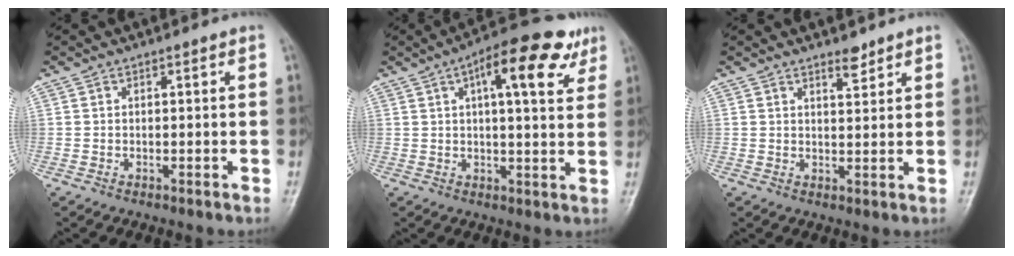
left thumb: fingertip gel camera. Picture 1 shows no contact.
{"total": 13.7, "force": [6.4, 4.7, 11.2], "torque": [-0.135, 0.001, 0.082]}
{"total": 2.8, "force": [2.3, 1.0, 1.4], "torque": [-0.013, -0.018, 0.038]}